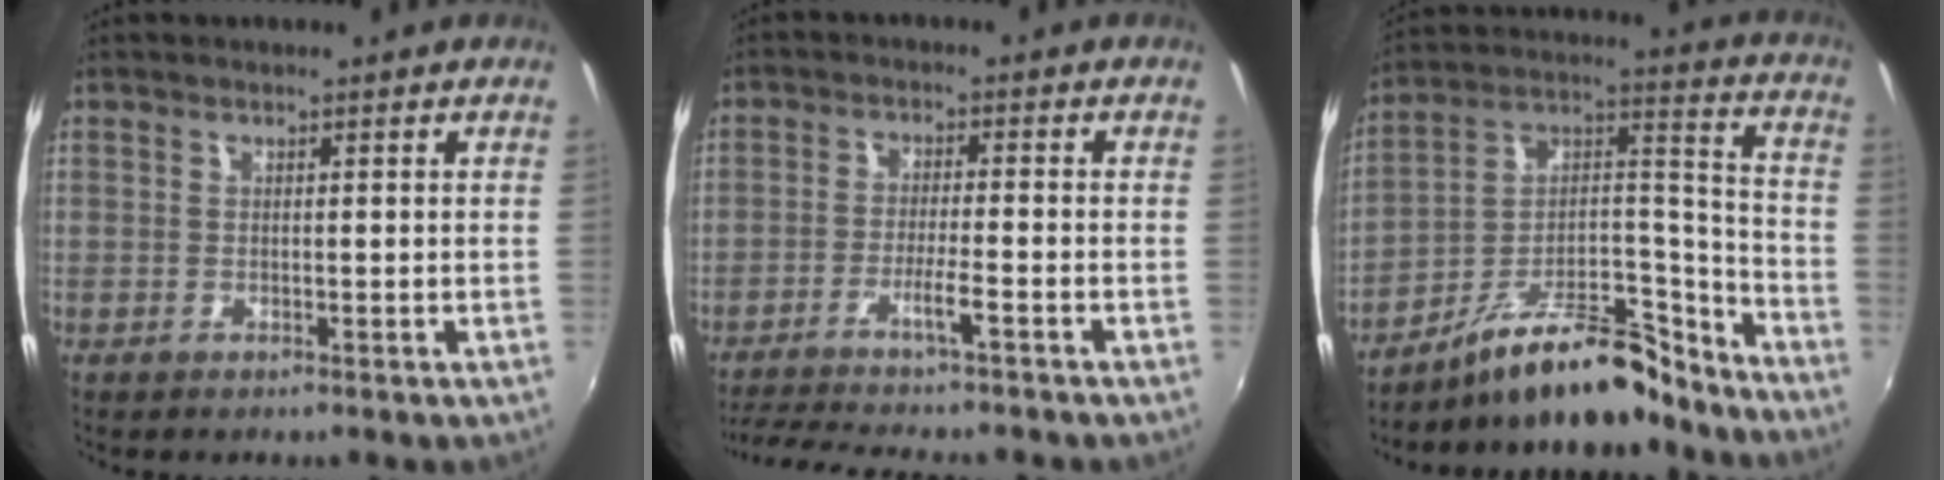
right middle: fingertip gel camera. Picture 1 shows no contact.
{"total": 10.0, "force": [-8.6, -0.8, 5.1], "torque": [-0.104, -0.011, -0.140]}
{"total": 17.6, "force": [-14.7, 5.3, 8.1], "torque": [-0.132, 0.040, -0.232]}